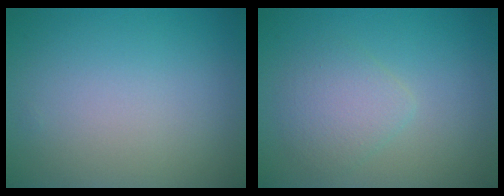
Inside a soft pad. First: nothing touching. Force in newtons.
{"total": 2.6, "press": 2.5, "slide": 0.1}